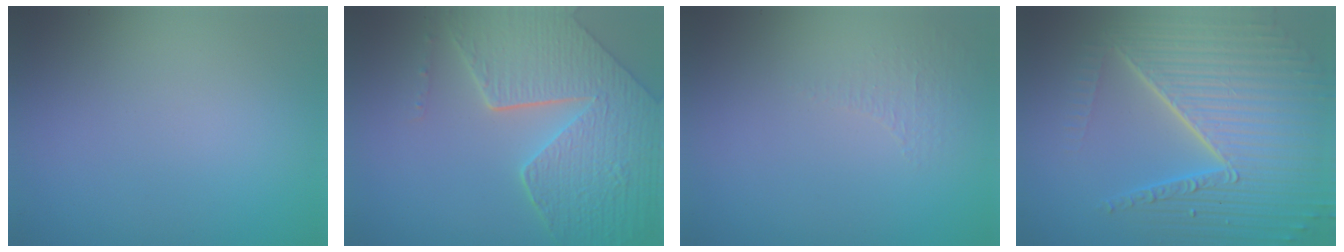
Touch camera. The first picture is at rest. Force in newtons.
{"total": 8.4, "press": 6.1, "slide": 5.8}
{"total": 0.8, "press": 0.4, "slide": 0.7}
{"total": 10.2, "press": 6.6, "slide": 7.8}